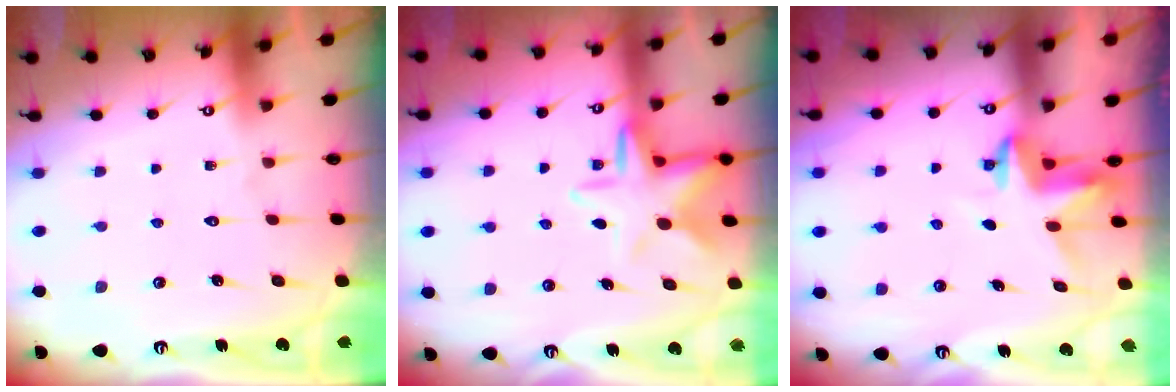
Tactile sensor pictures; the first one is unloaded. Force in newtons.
{"total": 8.7, "press": 8.5, "slide": 1.7}
{"total": 3.5, "press": 3.5, "slide": 0.3}